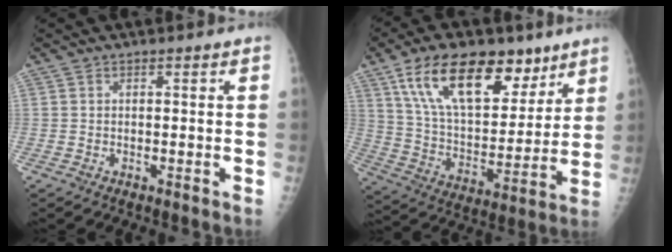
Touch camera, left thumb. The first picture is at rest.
{"total": 22.3, "force": [12.9, 11.3, 14.2], "torque": [-0.199, -0.042, 0.229]}